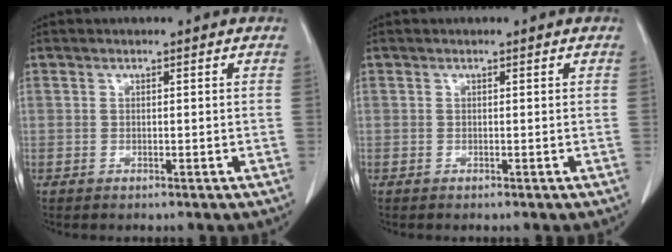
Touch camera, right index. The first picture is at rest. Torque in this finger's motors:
{"motor_torque": [0.25, -0.34, 0.01, 0.00]}